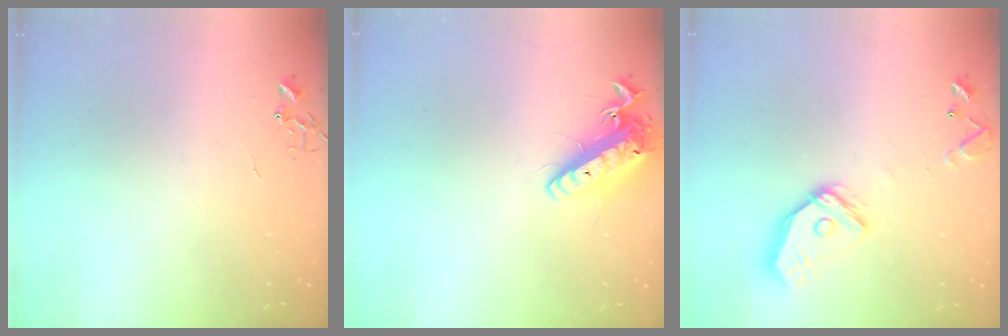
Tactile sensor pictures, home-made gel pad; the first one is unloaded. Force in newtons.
{"total": 14.0, "press": 13.8, "slide": 2.7}
{"total": 14.6, "press": 14.4, "slide": 1.8}